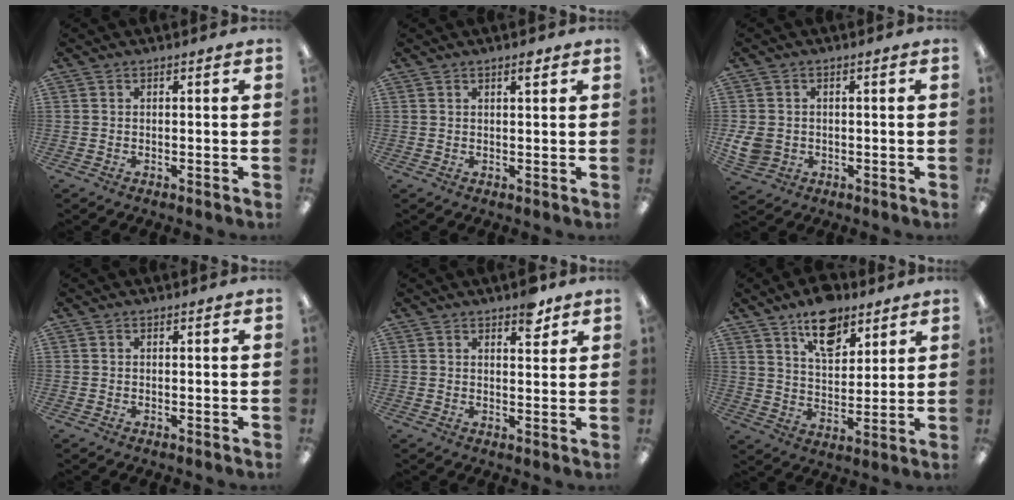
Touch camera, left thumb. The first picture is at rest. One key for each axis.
{"total": 2.0, "fx": 1.5, "fy": 0.4, "fz": 1.3, "tx": -0.020, "ty": -0.001, "tz": 0.023}
{"total": 5.3, "fx": -0.4, "fy": 4.7, "fz": 2.4, "tx": -0.056, "ty": 0.003, "tz": -0.008}
{"total": 0.0}
{"total": 5.2, "fx": 3.7, "fy": 2.2, "fz": 2.8, "tx": -0.024, "ty": -0.018, "tz": 0.060}
{"total": 12.2, "fx": 8.7, "fy": 6.3, "fz": 5.8, "tx": -0.083, "ty": -0.042, "tz": 0.156}